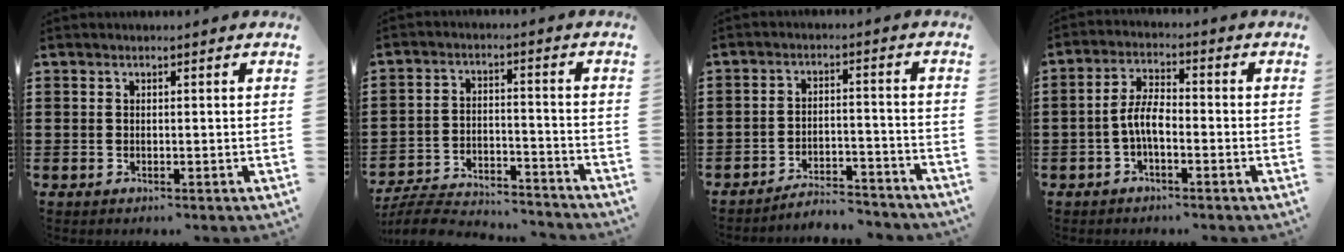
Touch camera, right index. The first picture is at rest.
{"total": 6.2, "force": [-6.0, 0.9, 1.4], "torque": [-0.038, 0.007, -0.122]}
{"total": 4.5, "force": [-4.4, 0.4, 0.7], "torque": [-0.018, 0.006, -0.091]}
{"total": 5.2, "force": [-1.5, 2.0, 4.5], "torque": [-0.102, 0.003, -0.035]}